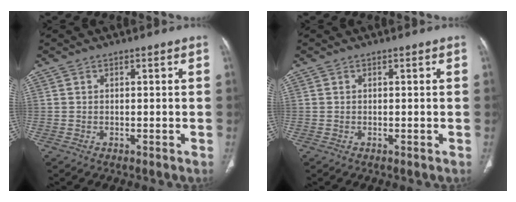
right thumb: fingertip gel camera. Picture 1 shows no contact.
{"total": 0.0}